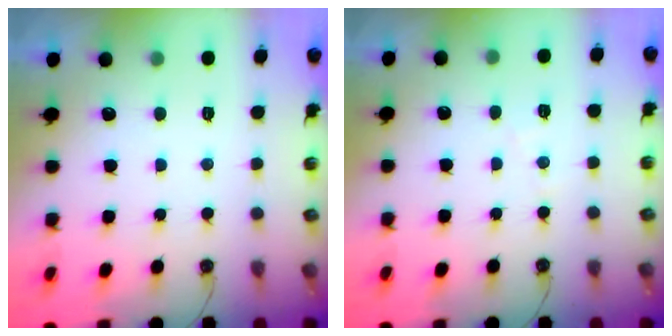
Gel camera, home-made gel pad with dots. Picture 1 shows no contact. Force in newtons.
{"total": 5.5, "press": 5.4, "slide": 0.8}